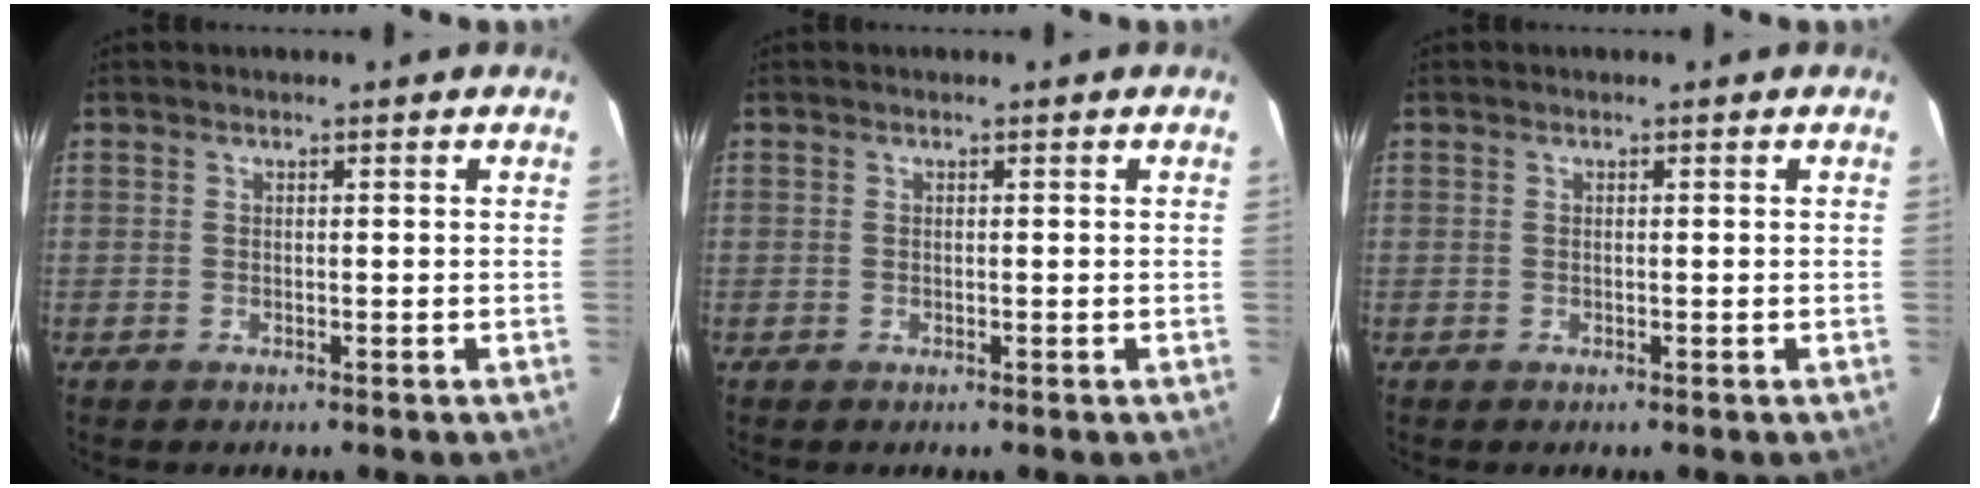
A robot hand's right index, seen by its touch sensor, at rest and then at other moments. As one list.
[{"total": 0.0}, {"total": 0.0}]